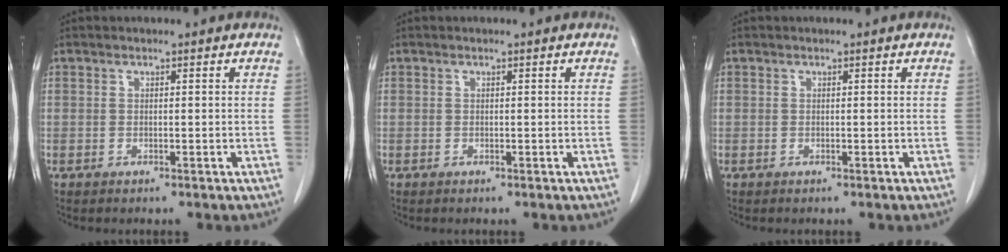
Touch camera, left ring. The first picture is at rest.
{"total": 0.0}
{"total": 0.0}